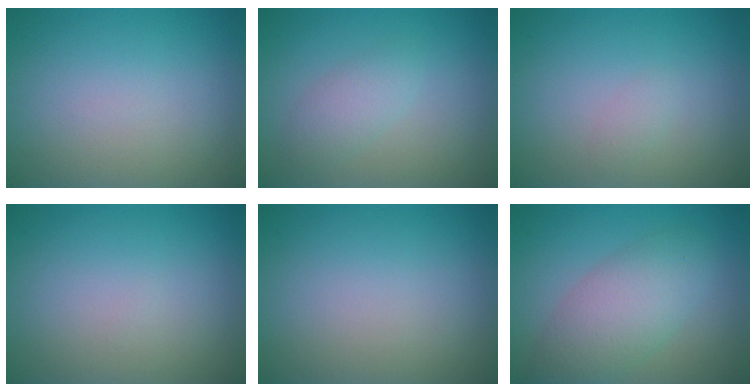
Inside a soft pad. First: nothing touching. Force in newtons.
{"total": 2.1, "press": 2.1, "slide": 0.0}
{"total": 0.7, "press": 0.7, "slide": 0.0}
{"total": 0.0}
{"total": 0.0}
{"total": 5.1, "press": 5.1, "slide": 0.3}